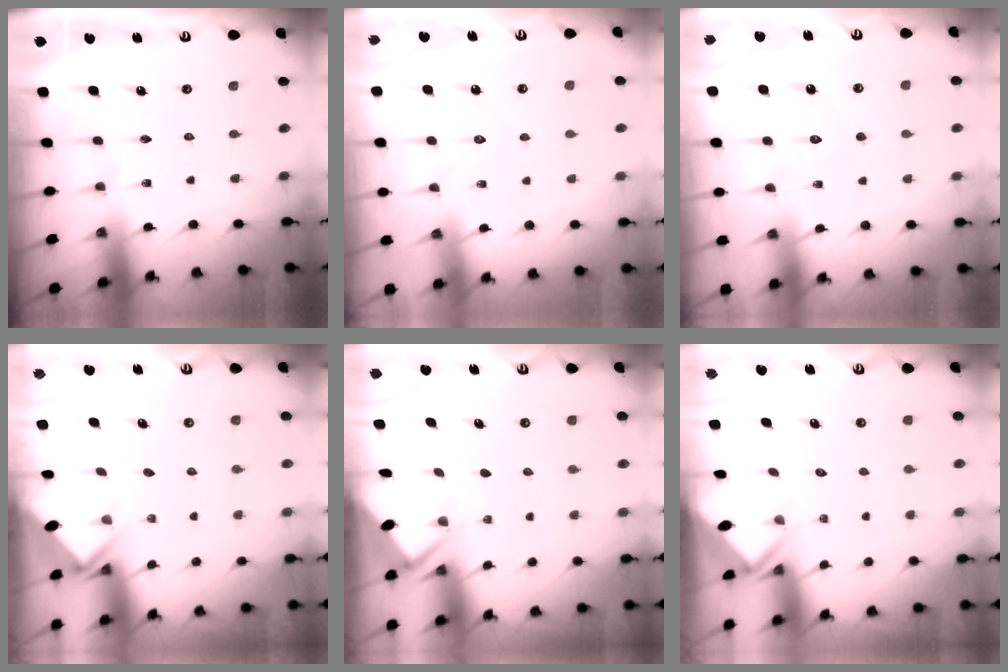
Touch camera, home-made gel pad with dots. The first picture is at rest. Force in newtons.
{"total": 5.0, "press": 4.9, "slide": 0.6}
{"total": 6.3, "press": 6.3, "slide": 0.5}
{"total": 2.8, "press": 2.8, "slide": 0.2}
{"total": 2.6, "press": 2.6, "slide": 0.4}
{"total": 2.6, "press": 2.6, "slide": 0.1}